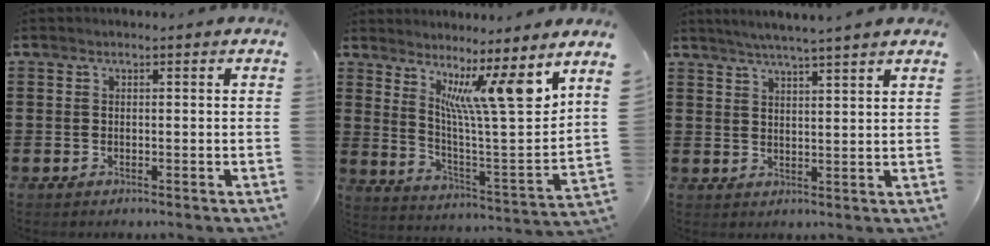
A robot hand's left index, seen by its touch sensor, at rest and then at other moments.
{"total": 10.0, "force": [6.3, -0.5, 7.8], "torque": [-0.138, -0.053, 0.092]}
{"total": 3.5, "force": [3.2, -0.8, 1.2], "torque": [-0.034, -0.014, 0.055]}